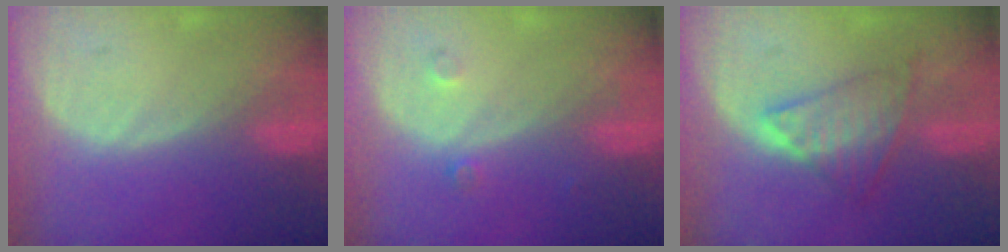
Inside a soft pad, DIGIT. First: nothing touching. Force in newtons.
{"total": 1.5, "press": 1.2, "slide": 0.8}
{"total": 6.1, "press": 6.0, "slide": 1.0}